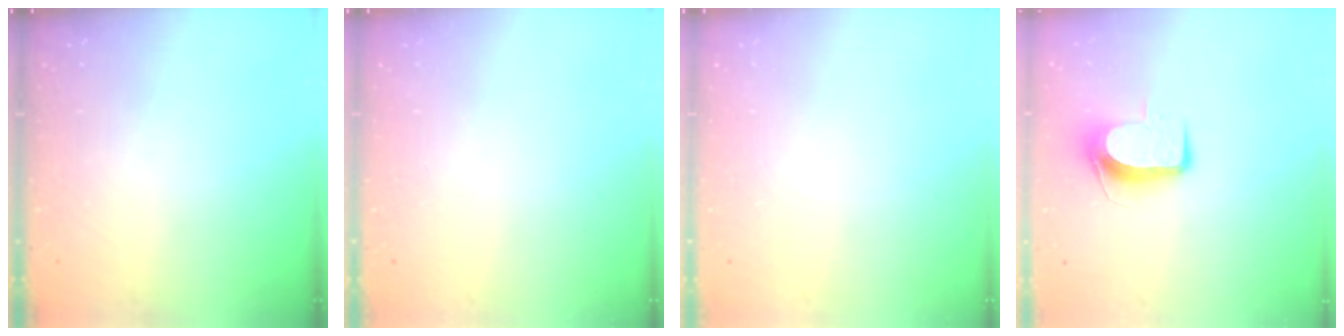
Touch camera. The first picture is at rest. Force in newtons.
{"total": 0.0}
{"total": 0.0}
{"total": 9.2, "press": 9.2, "slide": 0.7}